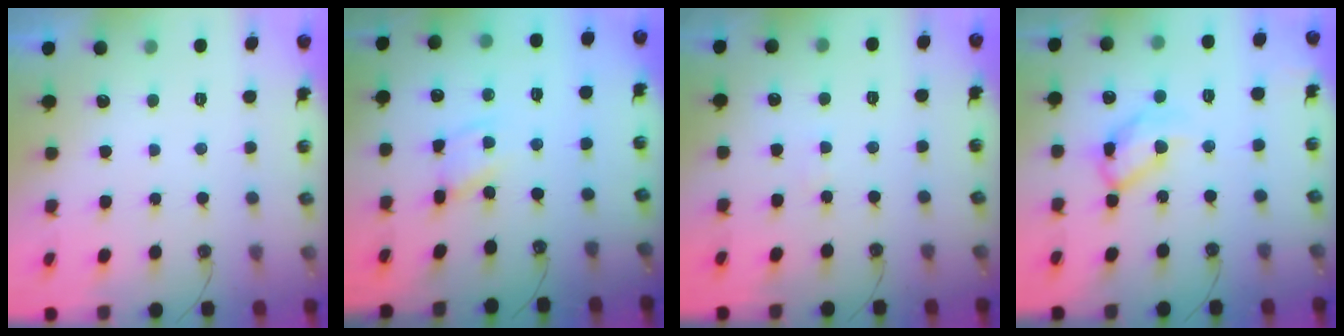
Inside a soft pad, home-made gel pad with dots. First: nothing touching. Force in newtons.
{"total": 4.1, "press": 4.1, "slide": 0.2}
{"total": 1.0, "press": 1.0, "slide": 0.1}
{"total": 12.3, "press": 12.2, "slide": 1.1}